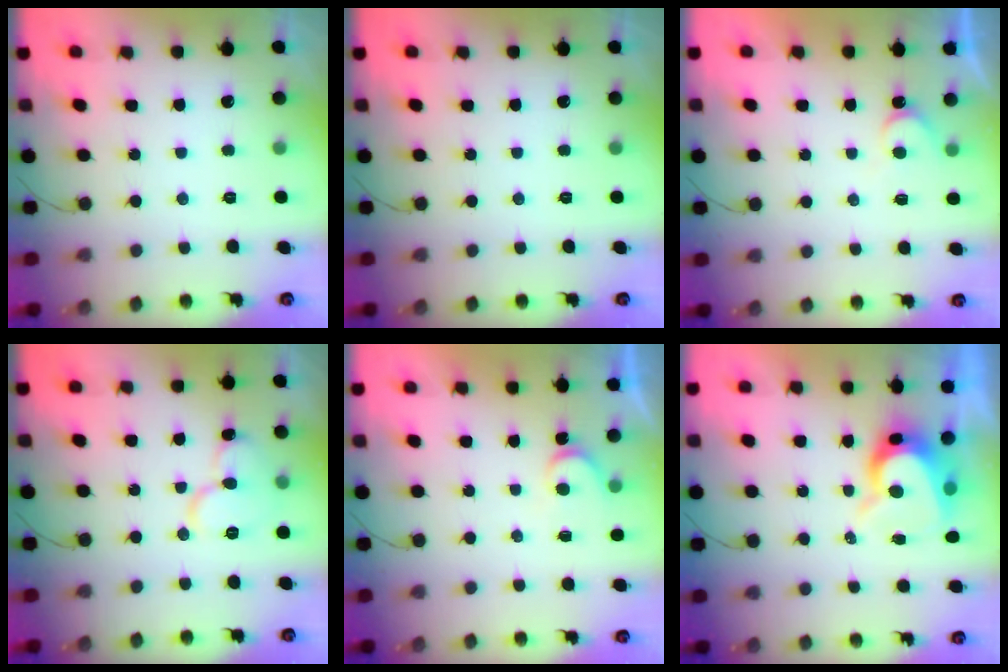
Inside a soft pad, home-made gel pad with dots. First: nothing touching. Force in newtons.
{"total": 0.0}
{"total": 4.0, "press": 4.0, "slide": 0.4}
{"total": 9.8, "press": 9.7, "slide": 1.1}
{"total": 3.5, "press": 3.5, "slide": 0.2}
{"total": 8.7, "press": 8.6, "slide": 0.7}